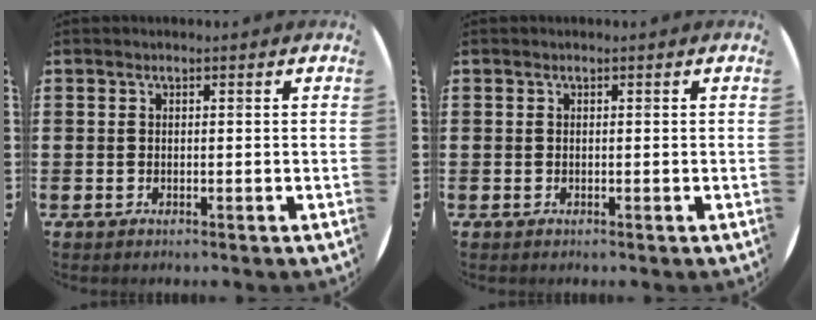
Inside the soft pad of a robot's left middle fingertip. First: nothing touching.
{"total": 0.0}